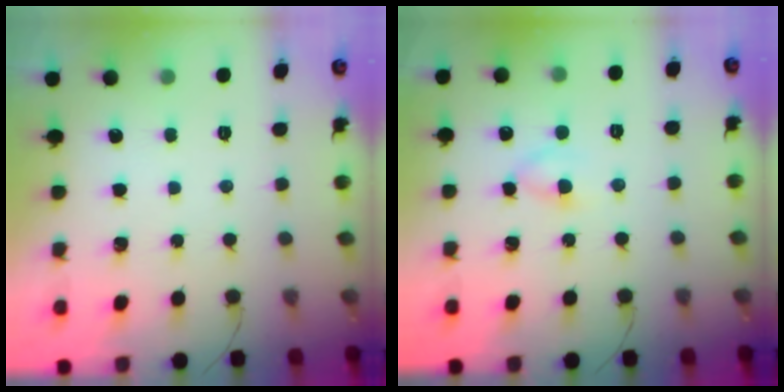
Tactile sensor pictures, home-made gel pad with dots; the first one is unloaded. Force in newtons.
{"total": 3.8, "press": 3.5, "slide": 1.5}